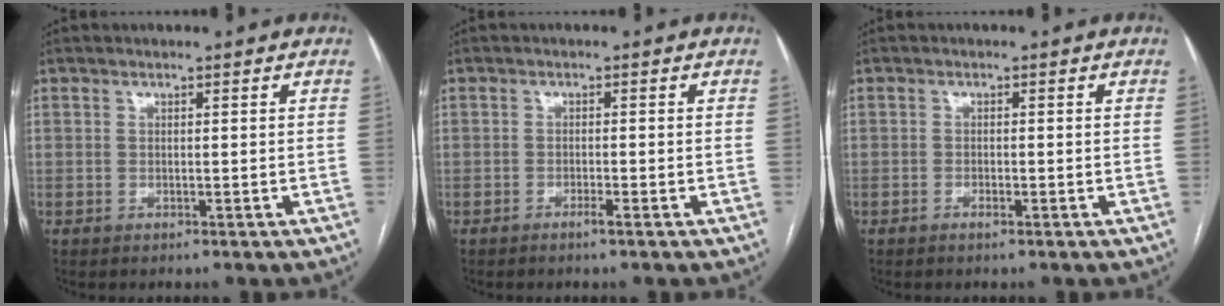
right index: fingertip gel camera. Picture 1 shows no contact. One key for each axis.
{"total": 1.3, "fx": -0.9, "fy": -0.2, "fz": 0.9, "tx": -0.018, "ty": 0.000, "tz": -0.017}
{"total": 0.9, "fx": -0.6, "fy": 0.2, "fz": 0.6, "tx": -0.012, "ty": 0.001, "tz": -0.010}